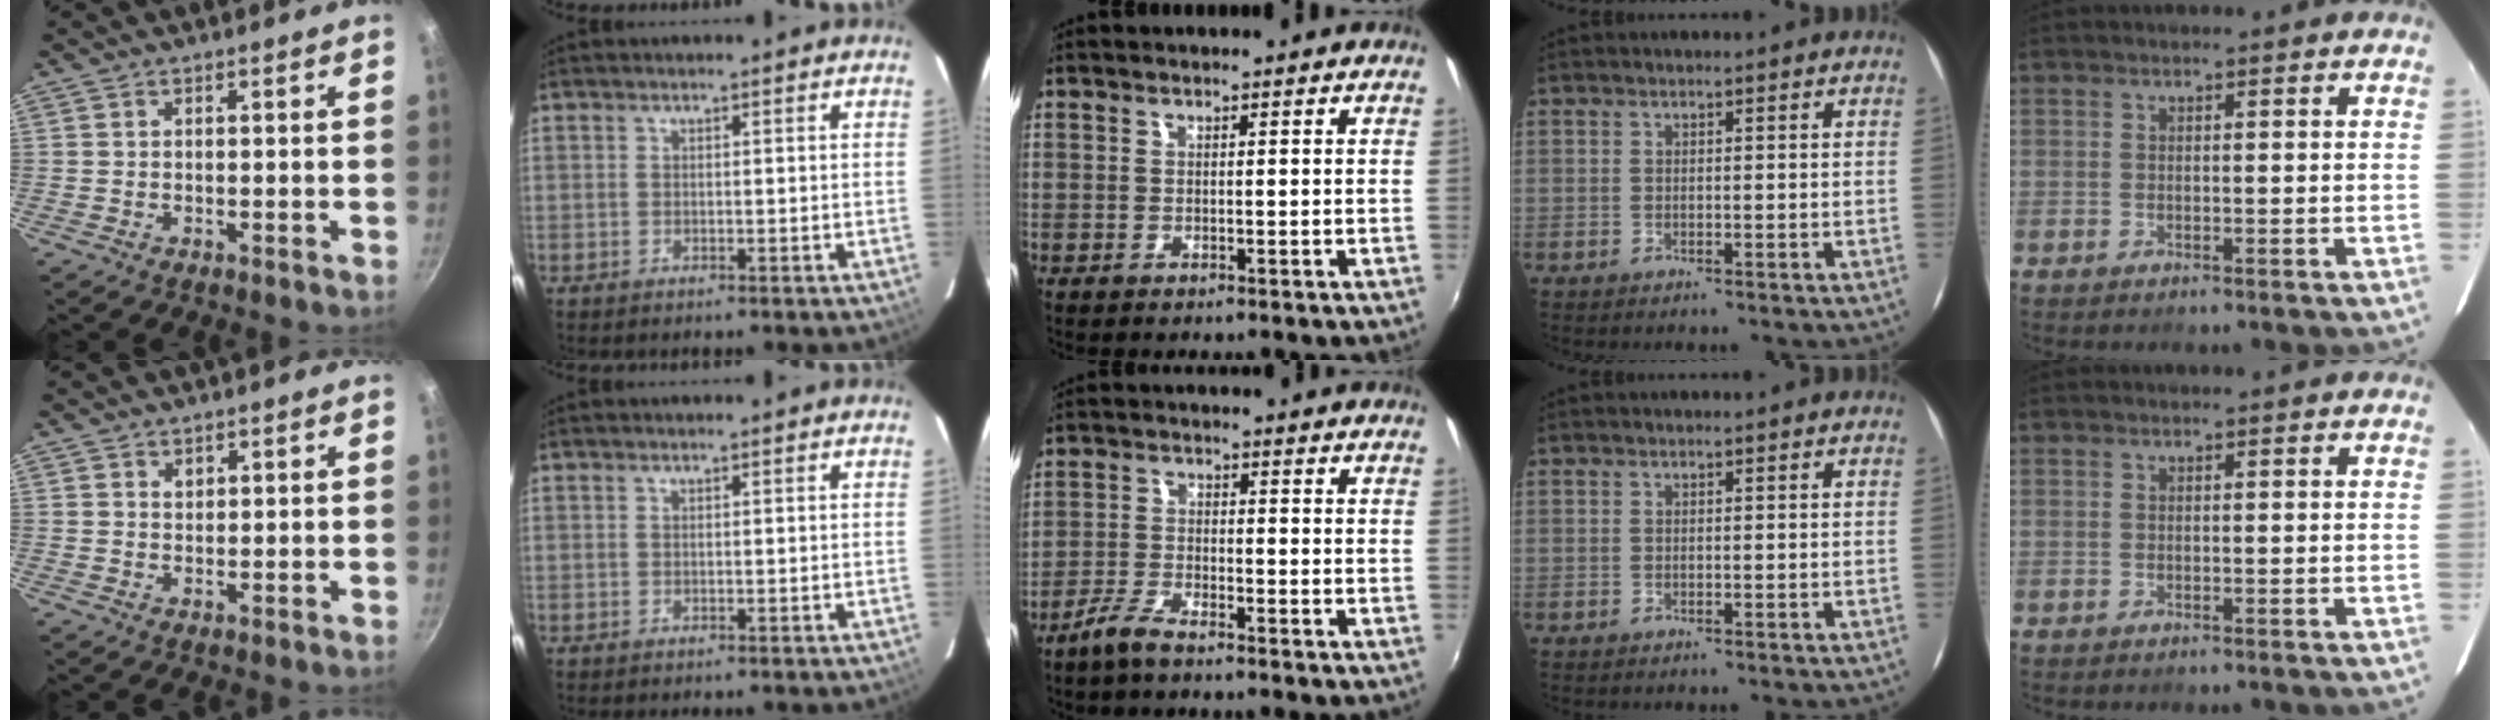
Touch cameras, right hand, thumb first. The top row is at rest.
{"thumb": {"total": 1.2, "force": [0.7, 0.9, 0.4], "torque": [-0.001, -0.003, 0.011]}, "middle": {"total": 4.4, "force": [-3.6, 0.8, 2.3], "torque": [-0.063, -0.001, -0.075]}}